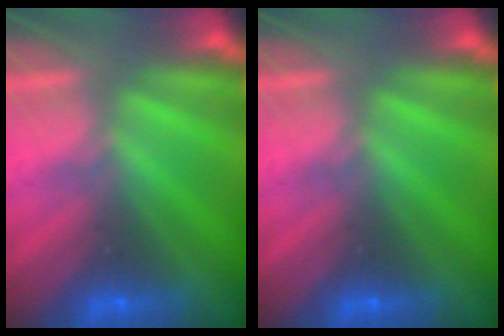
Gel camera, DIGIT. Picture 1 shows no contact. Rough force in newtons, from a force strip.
{"total": 0.0}